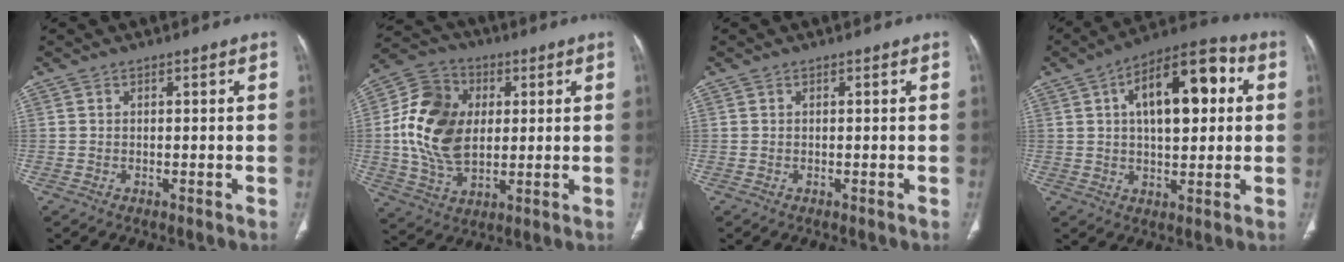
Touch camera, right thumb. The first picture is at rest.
{"total": 16.8, "force": [1.7, 11.6, 11.9], "torque": [-0.211, 0.005, 0.032]}
{"total": 0.0}
{"total": 16.5, "force": [3.8, 7.9, 14.0], "torque": [-0.187, 0.021, 0.052]}